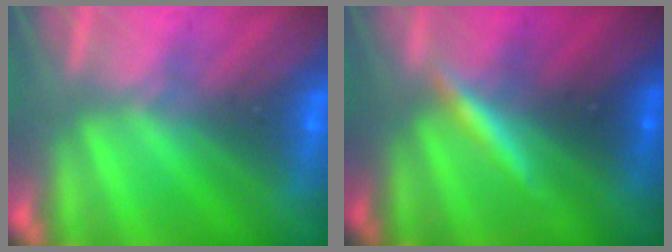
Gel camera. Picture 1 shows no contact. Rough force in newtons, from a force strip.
{"total": 3.2}